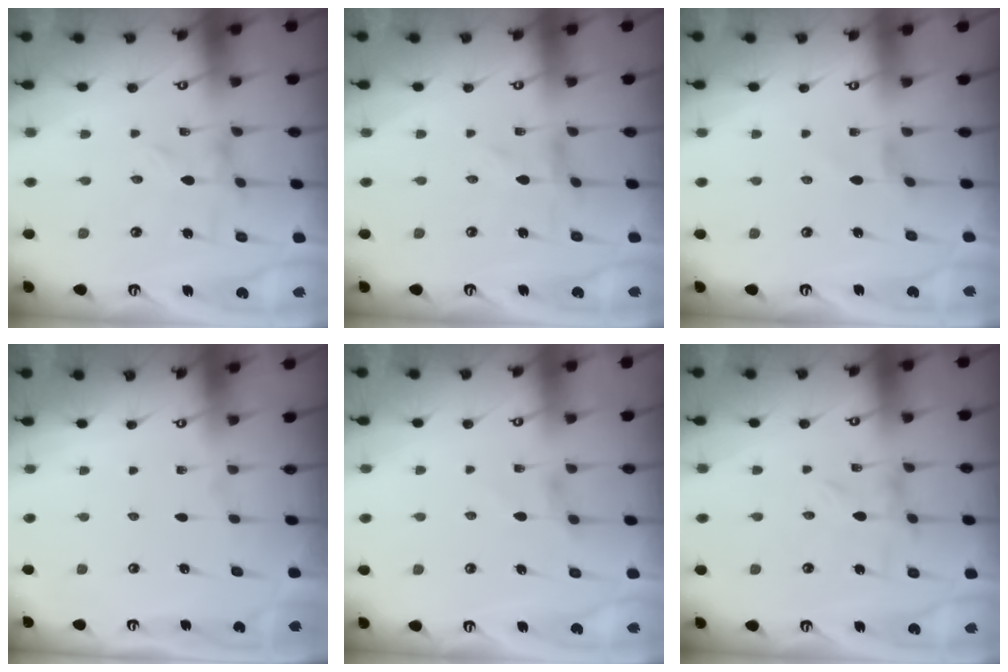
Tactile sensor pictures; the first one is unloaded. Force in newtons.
{"total": 0.0}
{"total": 1.2, "press": 1.2, "slide": 0.3}
{"total": 0.0}
{"total": 1.8, "press": 1.8, "slide": 0.4}
{"total": 0.0}